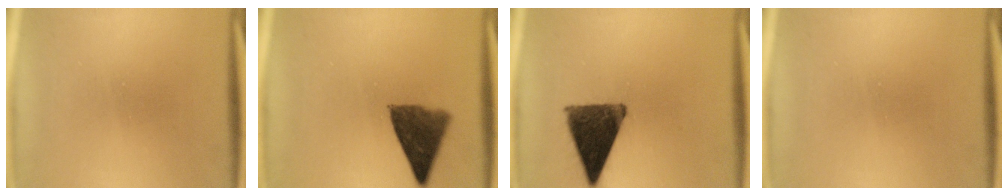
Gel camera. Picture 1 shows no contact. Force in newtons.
{"total": 8.5}
{"total": 12.8}
{"total": 0.0}